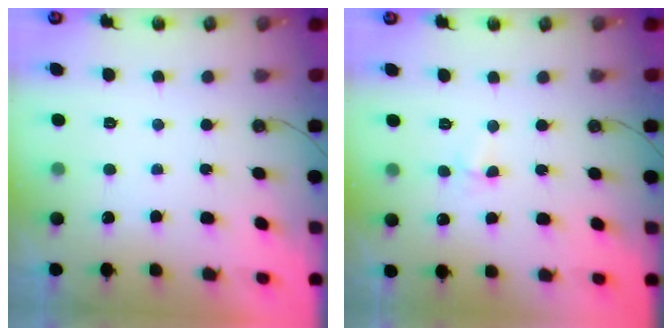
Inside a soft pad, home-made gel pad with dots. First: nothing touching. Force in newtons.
{"total": 2.9, "press": 2.8, "slide": 0.7}